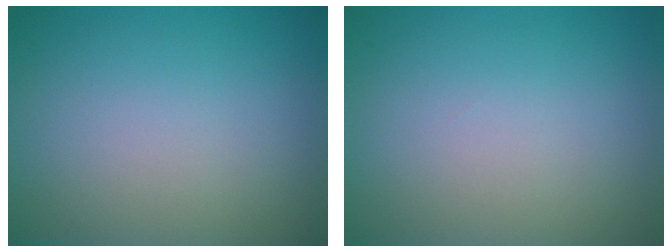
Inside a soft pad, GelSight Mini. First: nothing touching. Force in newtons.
{"total": 0.0}